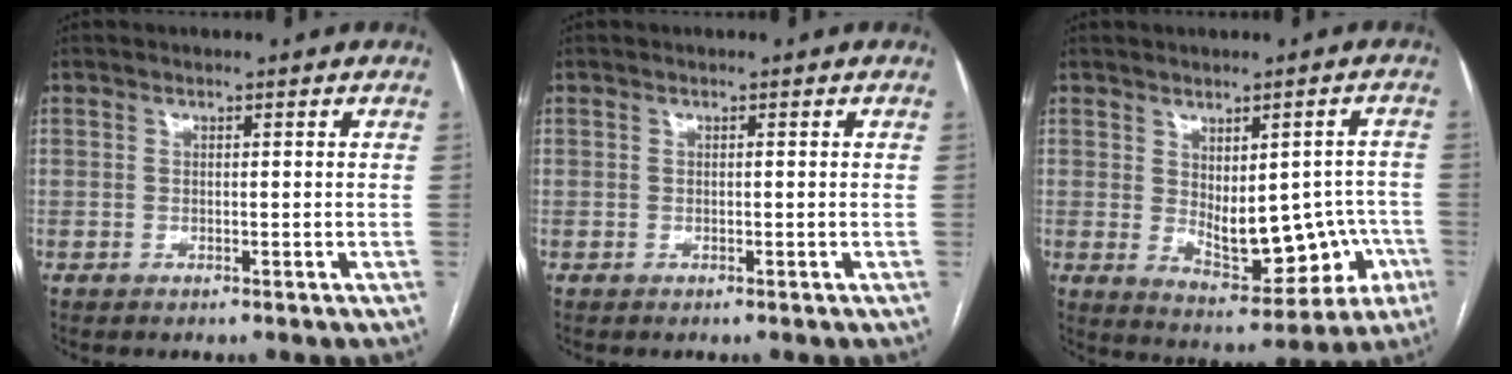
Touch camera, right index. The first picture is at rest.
{"total": 0.0}
{"total": 11.7, "force": [-1.9, 6.2, 9.8], "torque": [-0.119, 0.012, 0.001]}